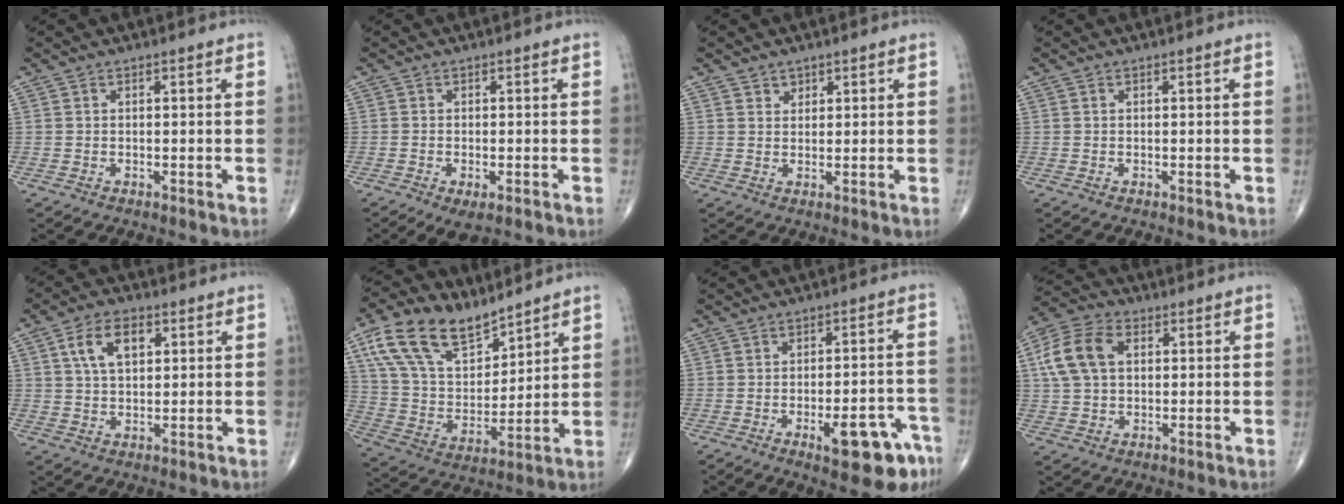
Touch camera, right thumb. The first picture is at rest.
{"total": 4.0, "force": [-2.0, 1.7, 3.0], "torque": [-0.055, -0.004, -0.029]}
{"total": 1.8, "force": [1.3, 1.3, 0.3], "torque": [0.014, -0.007, 0.016]}
{"total": 0.0}
{"total": 7.9, "force": [2.9, 4.5, 5.8], "torque": [-0.090, -0.001, 0.051]}
{"total": 17.7, "force": [11.5, 8.9, 9.9], "torque": [-0.157, -0.041, 0.227]}
{"total": 11.7, "force": [-6.0, 3.9, 9.2], "torque": [-0.100, 0.032, -0.073]}
{"total": 10.8, "force": [2.5, 7.3, 7.6], "torque": [-0.149, 0.018, 0.040]}